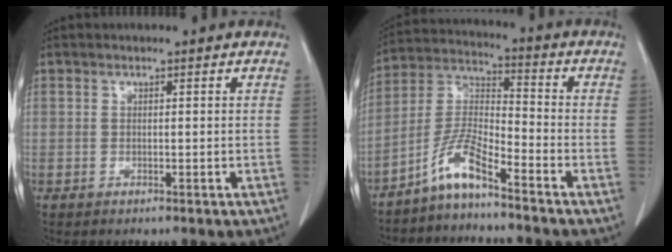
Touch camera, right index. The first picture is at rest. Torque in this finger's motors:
{"motor_torque": [0.67, -0.62, 0.32, 0.08]}